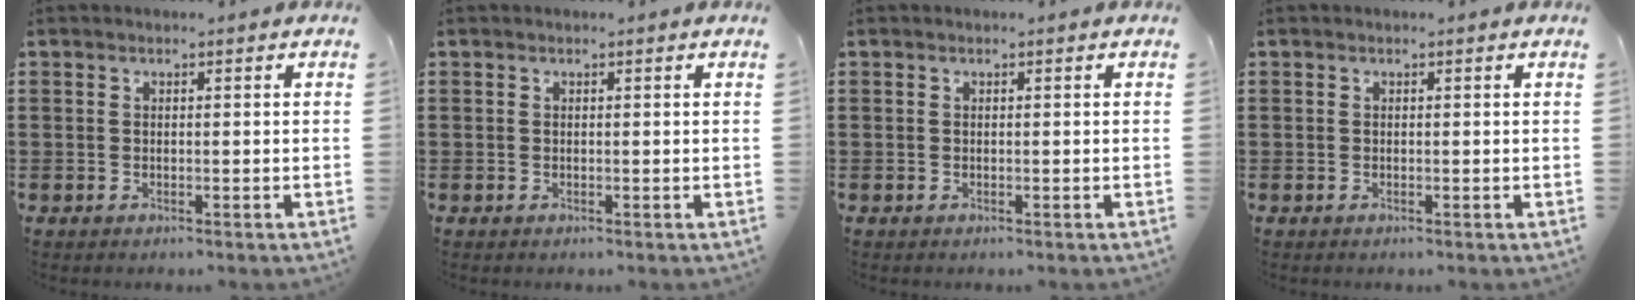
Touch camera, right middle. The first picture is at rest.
{"total": 0.0}
{"total": 0.0}
{"total": 0.0}